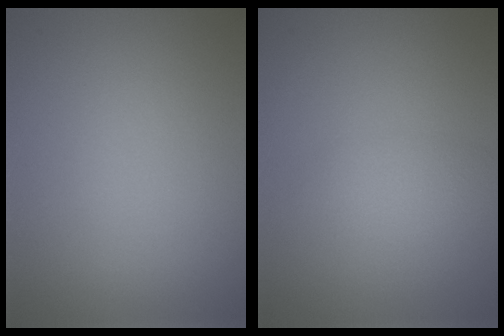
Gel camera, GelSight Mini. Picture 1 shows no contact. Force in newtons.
{"total": 1.9, "press": 1.9, "slide": 0.1}